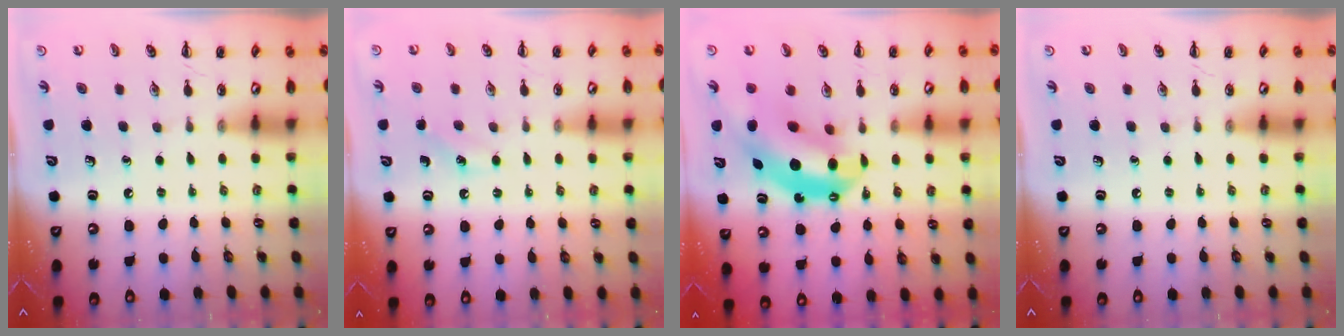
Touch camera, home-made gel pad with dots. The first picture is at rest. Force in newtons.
{"total": 4.1, "press": 4.0, "slide": 1.1}
{"total": 11.9, "press": 11.5, "slide": 3.1}
{"total": 0.0}